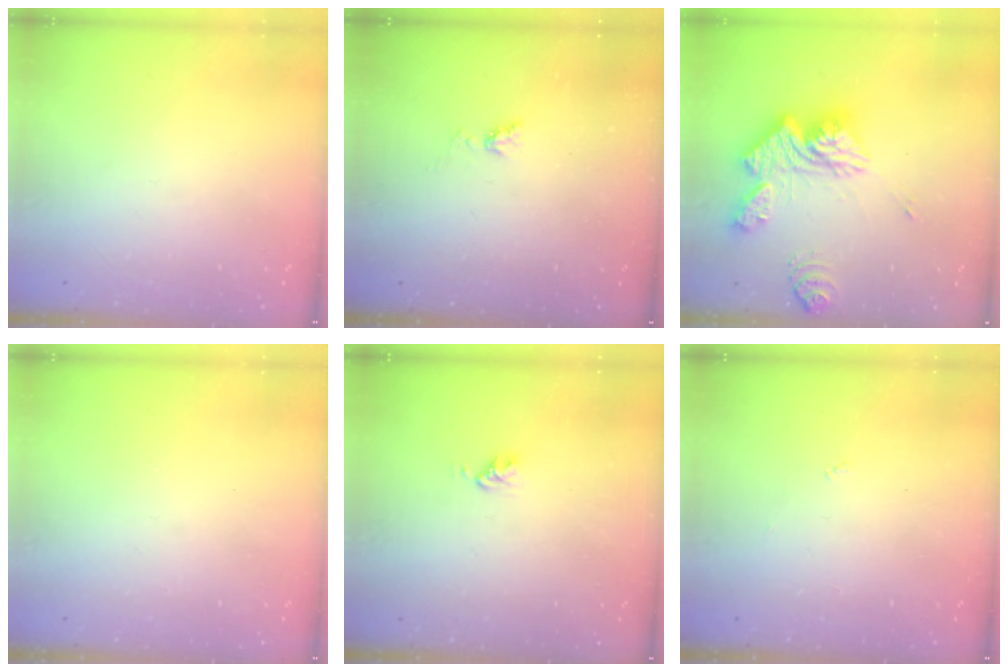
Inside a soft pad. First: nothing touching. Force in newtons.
{"total": 4.0, "press": 3.9, "slide": 0.5}
{"total": 19.3, "press": 19.1, "slide": 2.0}
{"total": 0.0}
{"total": 2.8, "press": 2.8, "slide": 0.4}
{"total": 3.0, "press": 3.0, "slide": 0.2}